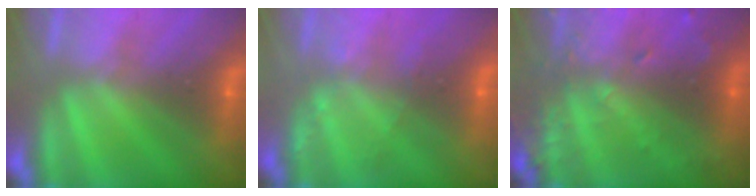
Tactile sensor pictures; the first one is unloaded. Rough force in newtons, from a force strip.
{"total": 2.2}
{"total": 9.1}